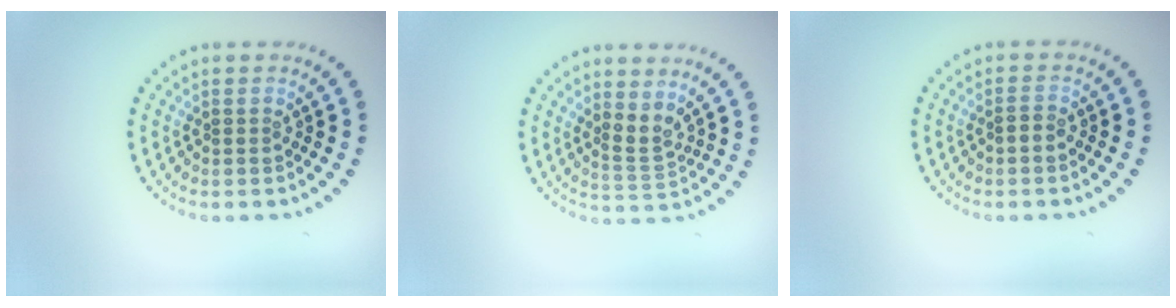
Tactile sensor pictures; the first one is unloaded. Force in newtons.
{"total": 1.8, "press": 1.3, "slide": 1.3}
{"total": 0.8, "press": 0.8, "slide": 0.3}